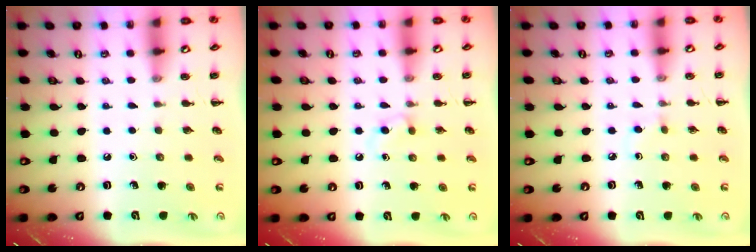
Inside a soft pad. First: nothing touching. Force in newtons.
{"total": 2.9, "press": 2.6, "slide": 1.3}
{"total": 2.3, "press": 2.1, "slide": 1.0}